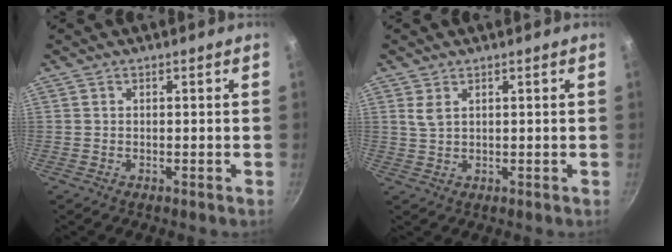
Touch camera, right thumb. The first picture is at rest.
{"total": 2.3, "force": [1.1, 1.1, 1.6], "torque": [-0.030, -0.006, 0.023]}